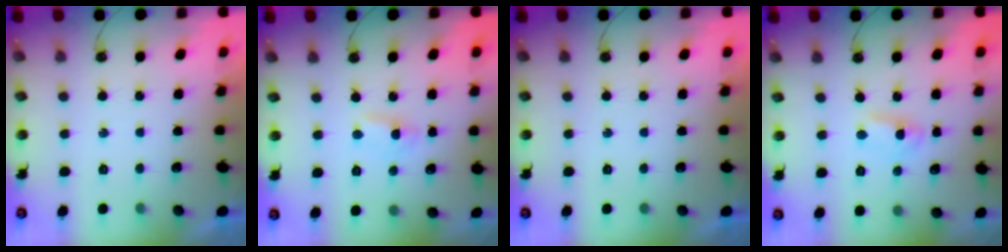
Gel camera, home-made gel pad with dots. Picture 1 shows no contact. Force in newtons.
{"total": 2.7, "press": 2.7, "slide": 0.3}
{"total": 0.0}
{"total": 2.8, "press": 2.8, "slide": 0.3}